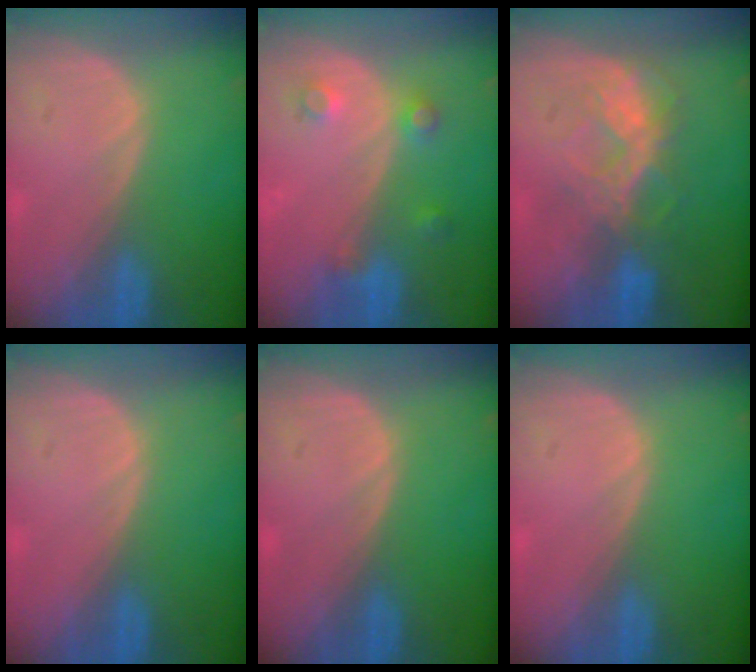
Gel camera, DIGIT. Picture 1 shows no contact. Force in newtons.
{"total": 3.7, "press": 3.4, "slide": 1.4}
{"total": 6.5, "press": 6.5, "slide": 0.4}
{"total": 0.0}
{"total": 0.0}
{"total": 0.0}